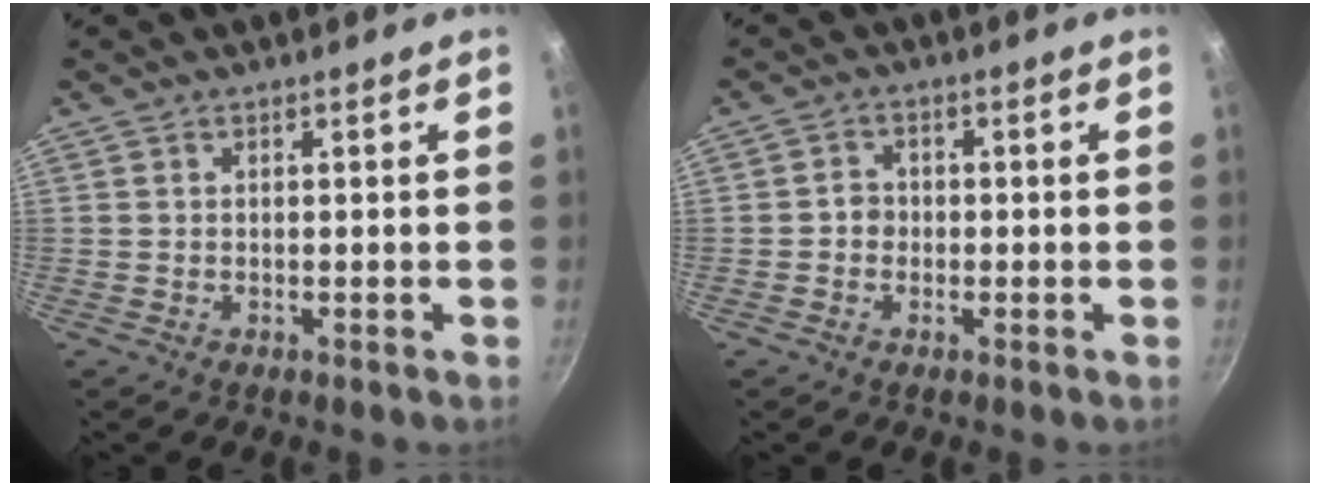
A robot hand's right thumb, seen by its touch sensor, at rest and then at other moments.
{"total": 2.5, "force": [-0.5, 2.2, 1.0], "torque": [0.001, 0.010, -0.012]}